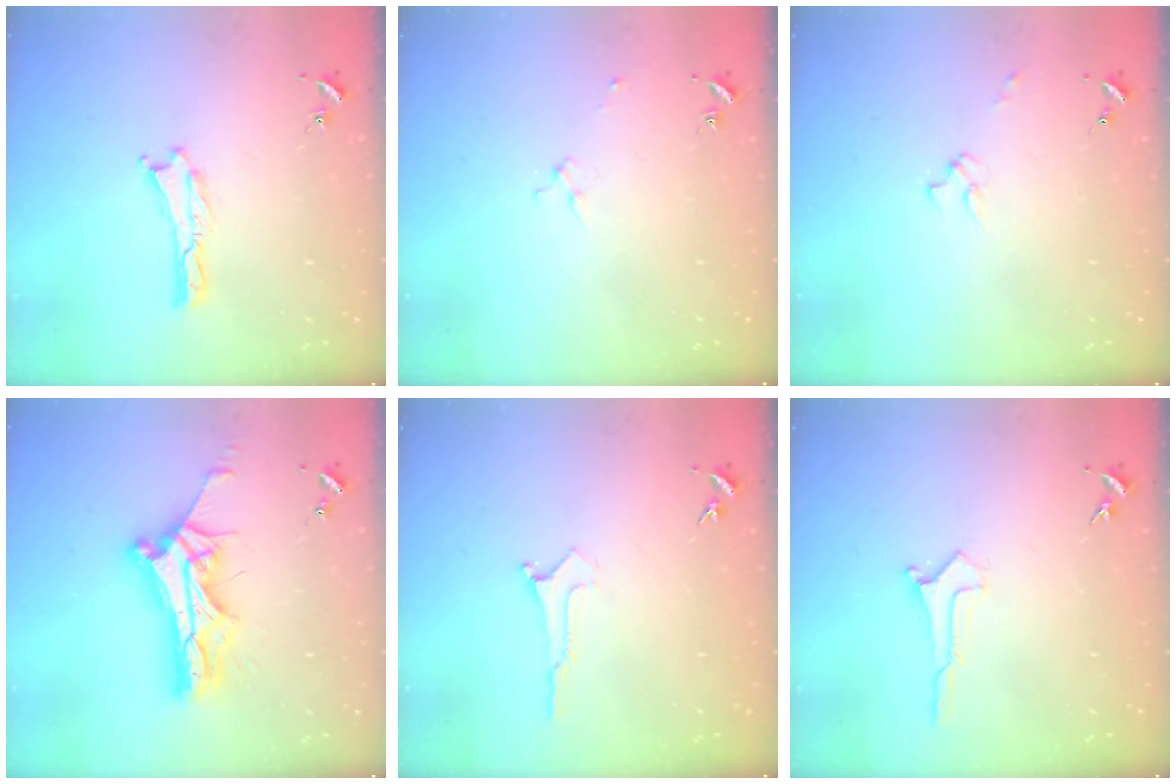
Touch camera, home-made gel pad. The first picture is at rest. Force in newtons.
{"total": 2.0, "press": 1.9, "slide": 0.2}
{"total": 1.1, "press": 1.1, "slide": 0.2}
{"total": 11.7, "press": 11.7, "slide": 0.8}
{"total": 0.0}
{"total": 0.5, "press": 0.5, "slide": 0.1}